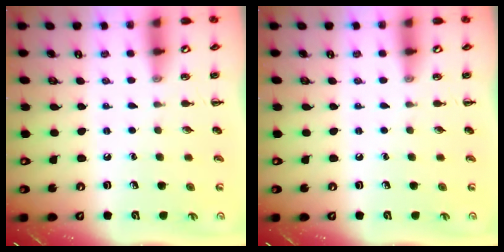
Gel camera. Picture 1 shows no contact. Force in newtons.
{"total": 0.0}